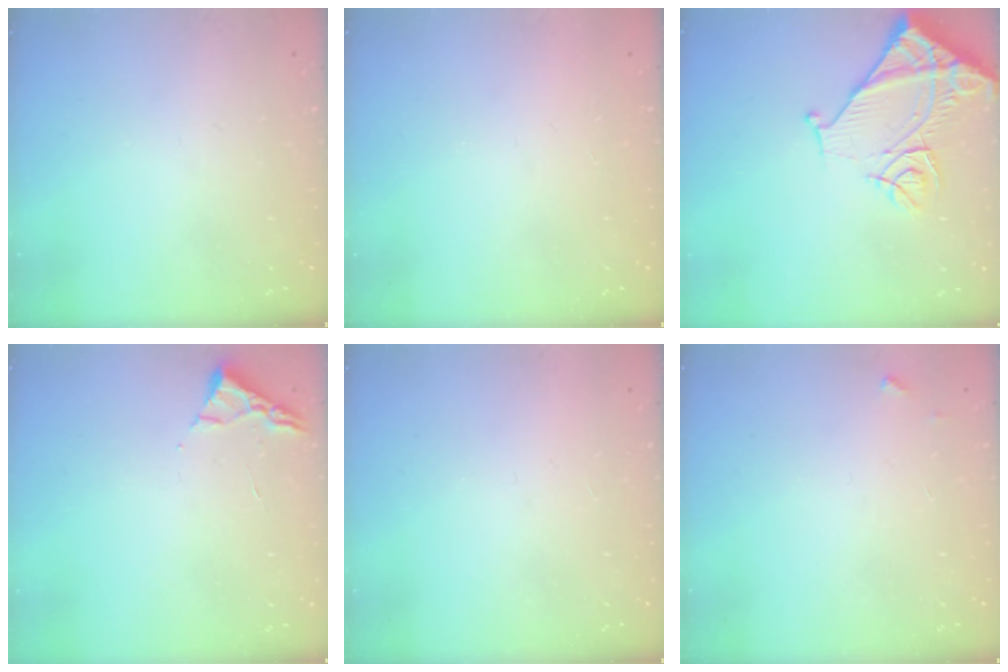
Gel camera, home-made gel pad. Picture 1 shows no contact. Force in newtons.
{"total": 1.6, "press": 1.5, "slide": 0.1}
{"total": 12.4, "press": 12.3, "slide": 1.6}
{"total": 3.0, "press": 2.9, "slide": 0.4}
{"total": 1.5, "press": 1.5, "slide": 0.1}
{"total": 3.6, "press": 3.6, "slide": 0.2}